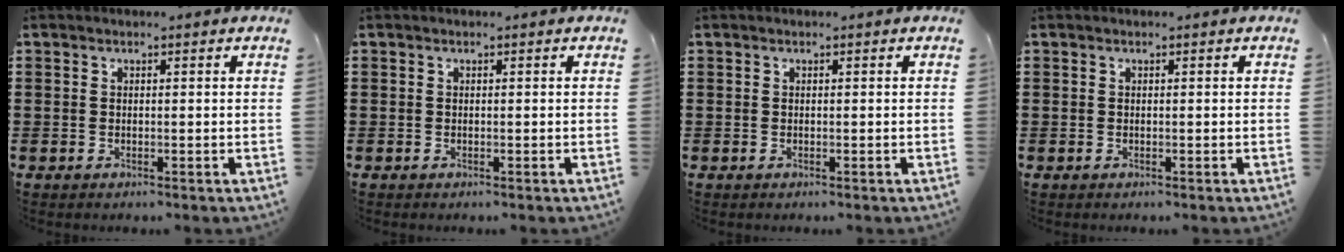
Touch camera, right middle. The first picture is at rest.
{"total": 0.0}
{"total": 0.0}
{"total": 0.0}